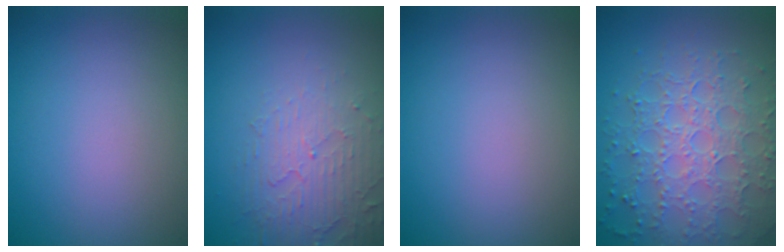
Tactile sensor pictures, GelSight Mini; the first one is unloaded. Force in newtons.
{"total": 4.9, "press": 3.2, "slide": 3.7}
{"total": 0.0}
{"total": 7.8, "press": 5.7, "slide": 5.2}